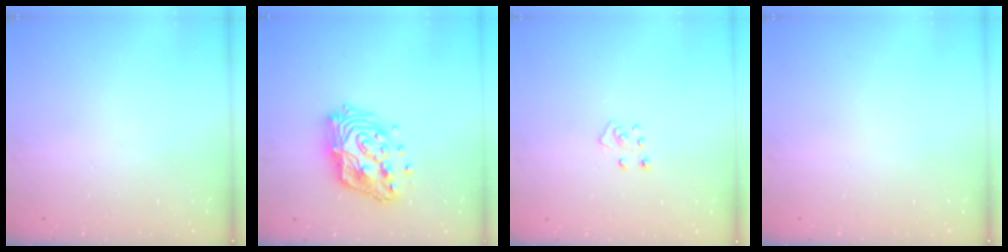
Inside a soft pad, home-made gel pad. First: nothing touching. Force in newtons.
{"total": 15.9, "press": 15.9, "slide": 1.0}
{"total": 4.2, "press": 4.1, "slide": 0.3}
{"total": 0.0}